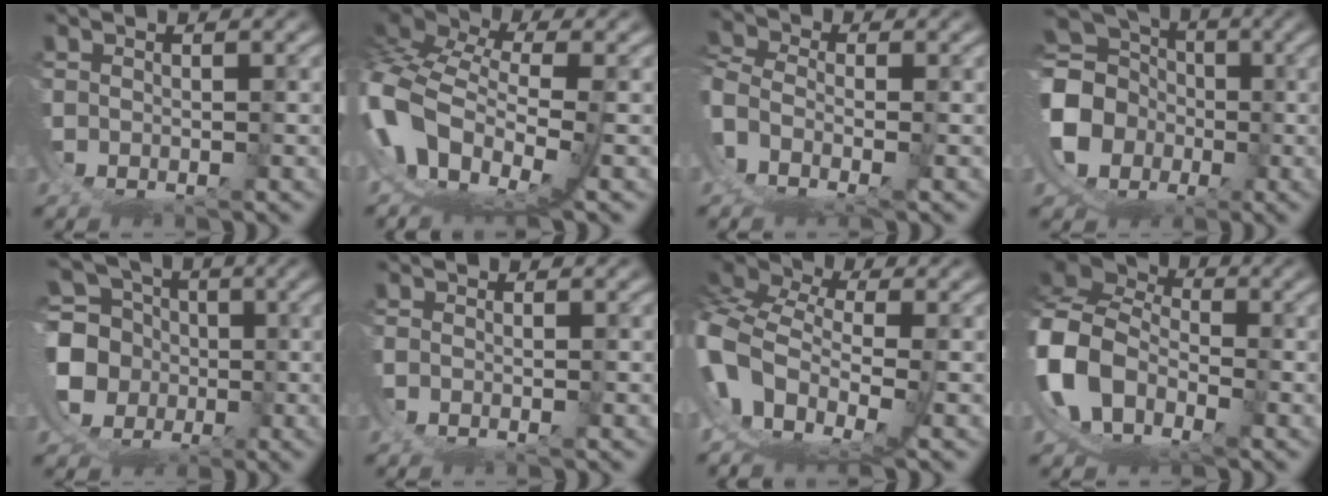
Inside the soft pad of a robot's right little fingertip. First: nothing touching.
{"total": 6.4, "force": [0.3, 3.7, 5.2], "torque": [-0.132, -0.016, 0.009]}
{"total": 3.7, "force": [-1.1, 2.8, 2.2], "torque": [-0.072, -0.026, -0.010]}
{"total": 12.9, "force": [0.9, 11.9, 4.9], "torque": [-0.128, -0.032, 0.008]}
{"total": 14.9, "force": [1.0, 14.2, 4.4], "torque": [-0.132, -0.055, 0.012]}
{"total": 0.7, "force": [-0.4, 0.2, 0.5], "torque": [-0.009, -0.007, -0.004]}
{"total": 7.7, "force": [1.1, 5.2, 5.5], "torque": [-0.136, -0.017, 0.018]}
{"total": 13.8, "force": [0.5, 12.1, 6.7], "torque": [-0.204, -0.033, 0.000]}